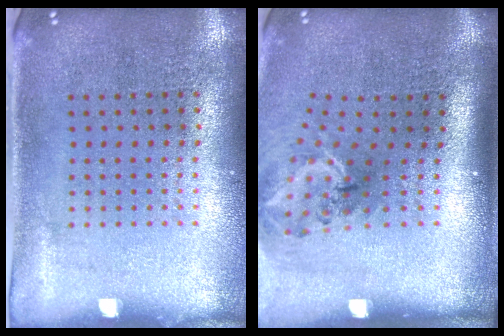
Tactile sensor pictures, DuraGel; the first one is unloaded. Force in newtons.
{"total": 1.9, "press": 1.3, "slide": 1.4}